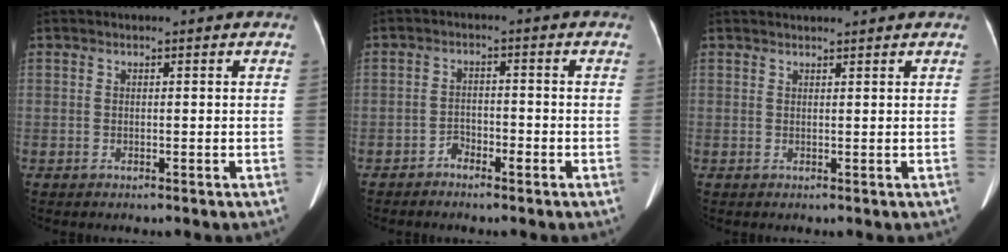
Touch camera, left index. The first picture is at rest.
{"total": 2.2, "force": [-1.8, 1.0, 0.8], "torque": [-0.011, 0.006, -0.033]}
{"total": 2.1, "force": [2.0, -0.3, 0.5], "torque": [-0.005, 0.022, 0.036]}